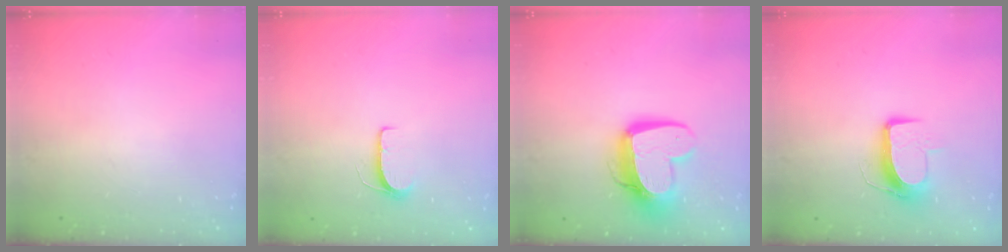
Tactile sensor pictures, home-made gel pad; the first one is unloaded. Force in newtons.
{"total": 6.1, "press": 6.1, "slide": 0.5}
{"total": 14.6, "press": 14.6, "slide": 1.4}
{"total": 9.9, "press": 9.9, "slide": 0.3}